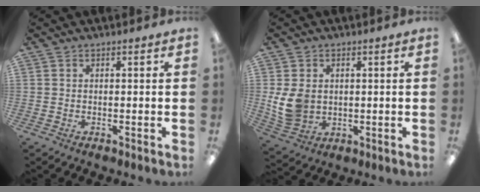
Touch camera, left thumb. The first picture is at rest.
{"total": 7.7, "force": [0.6, 6.3, 4.5], "torque": [-0.117, 0.008, 0.014]}